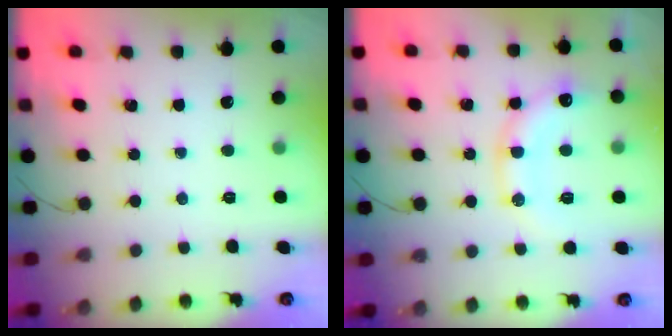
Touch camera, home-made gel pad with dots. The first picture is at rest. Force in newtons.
{"total": 14.4, "press": 14.3, "slide": 1.9}